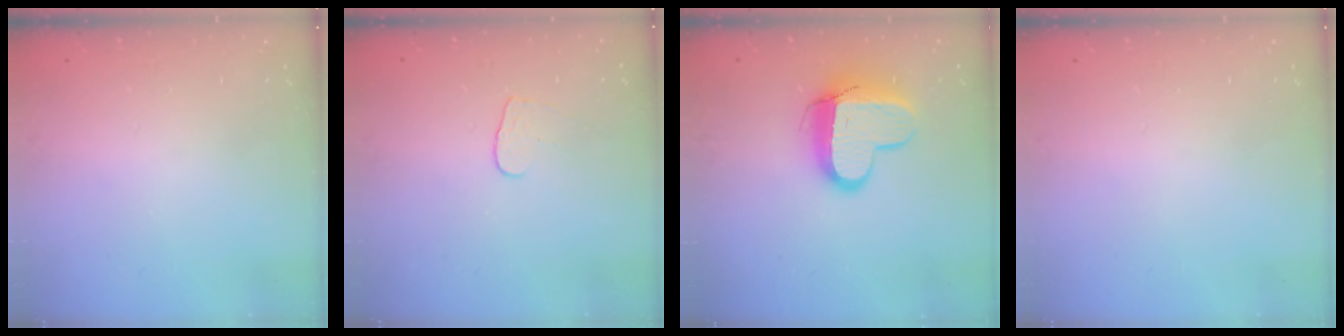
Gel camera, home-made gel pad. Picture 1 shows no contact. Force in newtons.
{"total": 4.4, "press": 4.4, "slide": 0.3}
{"total": 12.7, "press": 12.7, "slide": 1.1}
{"total": 0.0}